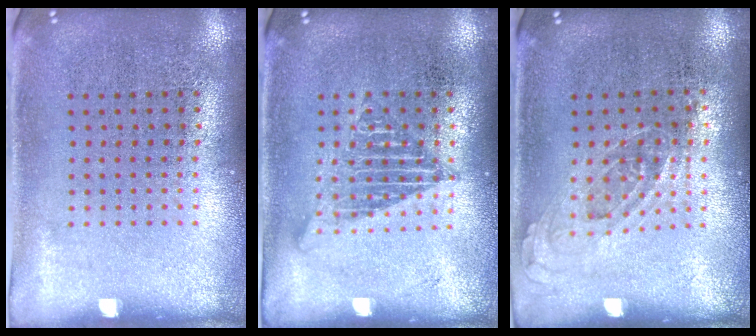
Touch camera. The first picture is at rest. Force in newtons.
{"total": 1.1, "press": 1.1, "slide": 0.1}
{"total": 0.7, "press": 0.7, "slide": 0.3}